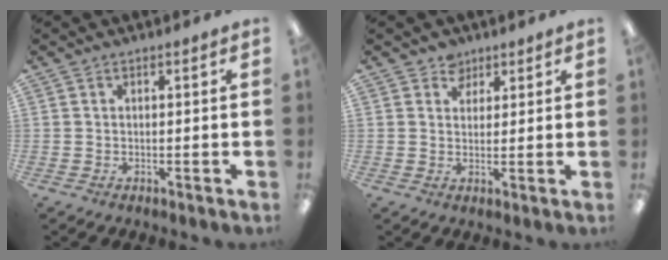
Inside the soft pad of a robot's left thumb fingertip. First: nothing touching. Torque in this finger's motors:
{"motor_torque": [0.38, 0.17, 0.35, -0.18, 0.00]}